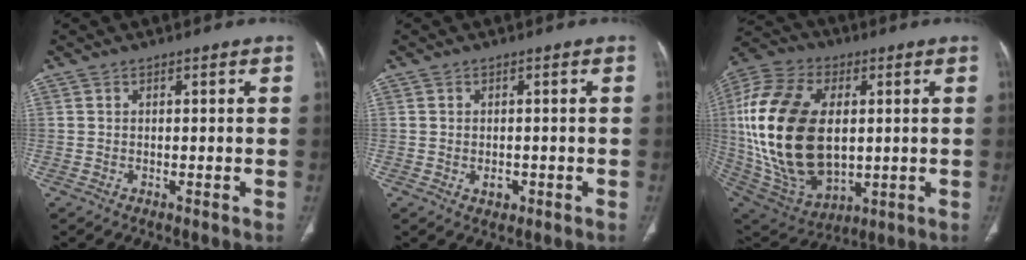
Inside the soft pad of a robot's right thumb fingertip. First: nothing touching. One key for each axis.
{"total": 1.9, "fx": -0.5, "fy": 1.4, "fz": 1.1, "tx": -0.012, "ty": 0.002, "tz": -0.003}
{"total": 27.8, "fx": 1.9, "fy": 16.9, "fz": 22.0, "tx": -0.447, "ty": -0.012, "tz": 0.050}